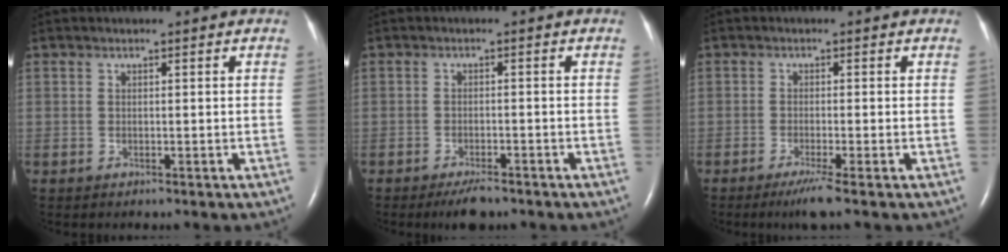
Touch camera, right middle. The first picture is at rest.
{"total": 3.4, "force": [-2.6, 0.9, 1.9], "torque": [-0.040, -0.005, -0.040]}
{"total": 3.3, "force": [-2.1, -0.6, 2.4], "torque": [-0.050, -0.013, -0.041]}